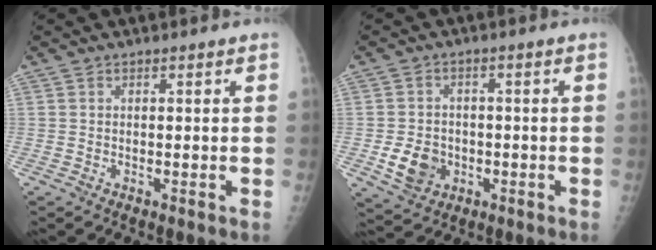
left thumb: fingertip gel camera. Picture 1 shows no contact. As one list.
[{"total": 6.7, "force": [-1.8, 5.5, 3.4], "torque": [-0.042, 0.007, -0.025]}]